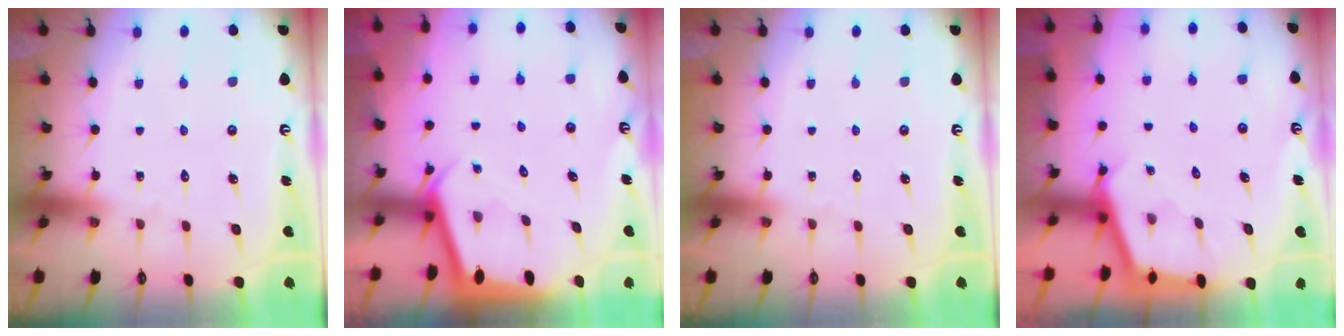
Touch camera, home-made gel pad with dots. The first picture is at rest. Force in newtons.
{"total": 2.3, "press": 2.3, "slide": 0.0}
{"total": 0.0}
{"total": 2.5, "press": 2.5, "slide": 0.2}